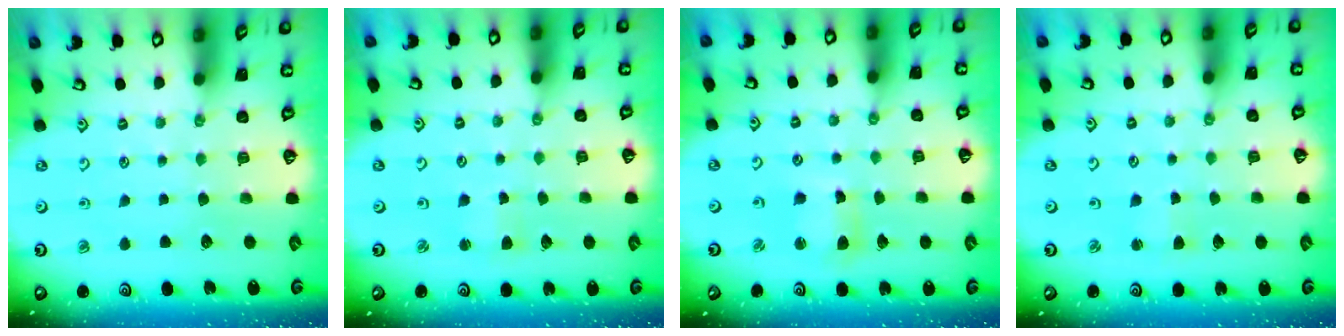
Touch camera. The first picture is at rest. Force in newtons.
{"total": 2.2, "press": 2.2, "slide": 0.3}
{"total": 6.9, "press": 6.8, "slide": 1.0}
{"total": 2.6, "press": 2.6, "slide": 0.3}